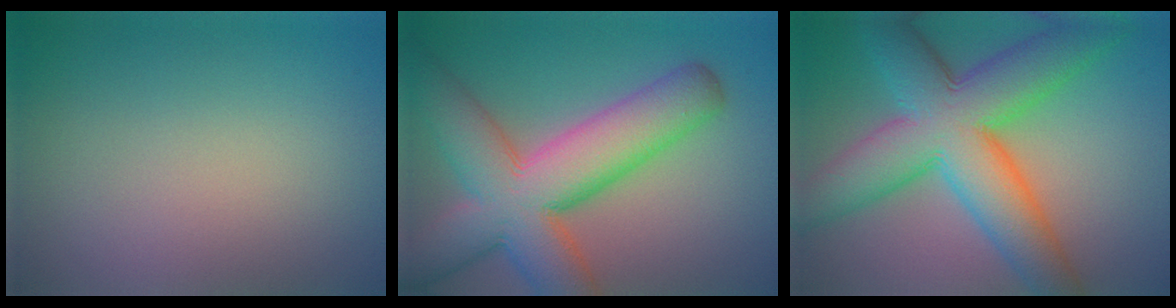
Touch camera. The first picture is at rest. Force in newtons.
{"total": 12.1, "press": 12.0, "slide": 0.5}
{"total": 11.9, "press": 11.9, "slide": 0.3}